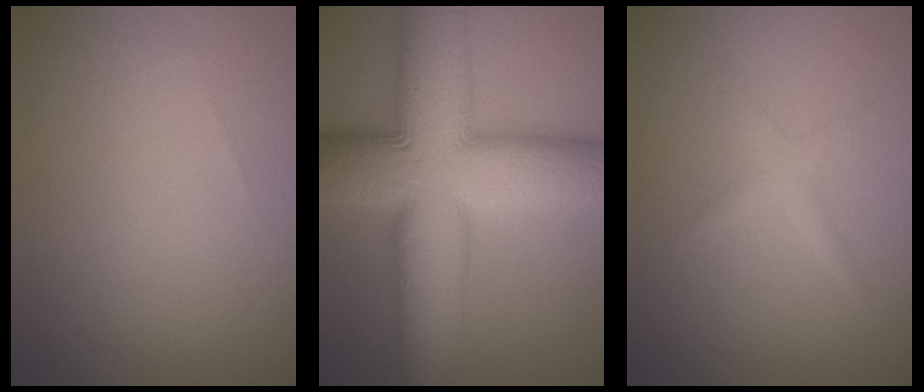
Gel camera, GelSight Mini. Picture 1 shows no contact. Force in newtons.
{"total": 16.5, "press": 16.5, "slide": 0.2}
{"total": 1.8, "press": 1.8, "slide": 0.1}